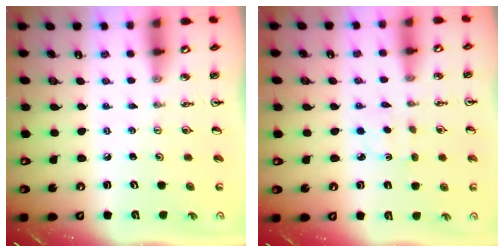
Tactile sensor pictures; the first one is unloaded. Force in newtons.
{"total": 1.7, "press": 1.7, "slide": 0.5}